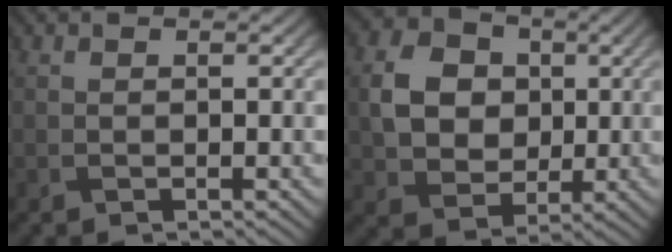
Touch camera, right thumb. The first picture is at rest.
{"total": 7.5, "force": [0.9, 6.3, 4.0], "torque": [-0.089, 0.007, 0.007]}